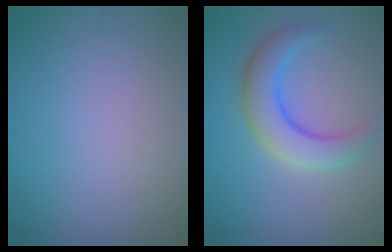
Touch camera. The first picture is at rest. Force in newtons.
{"total": 5.0, "press": 5.0, "slide": 0.3}